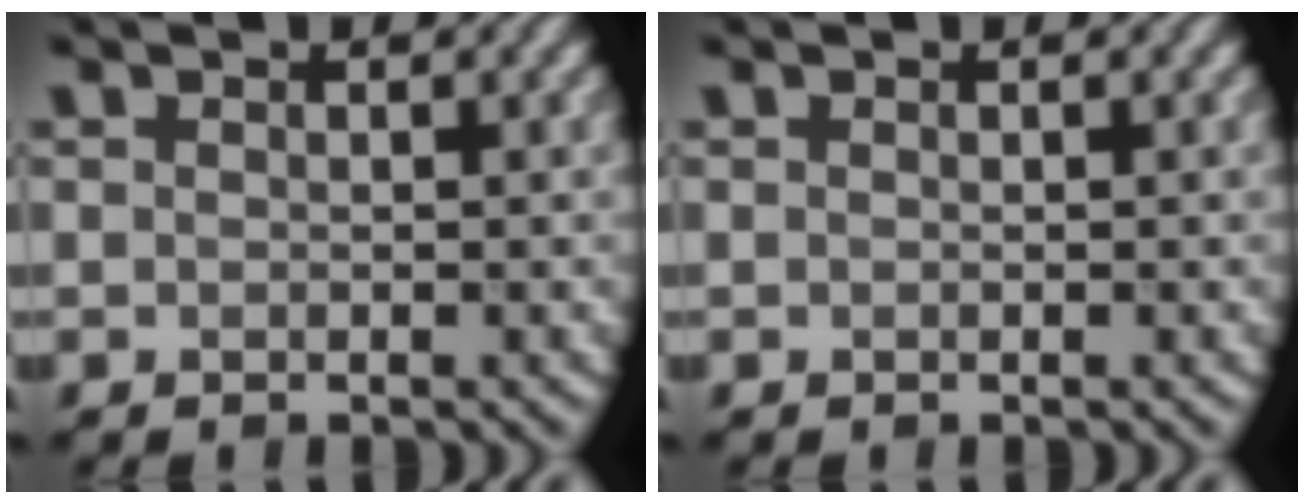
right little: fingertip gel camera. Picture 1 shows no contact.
{"total": 0.0}